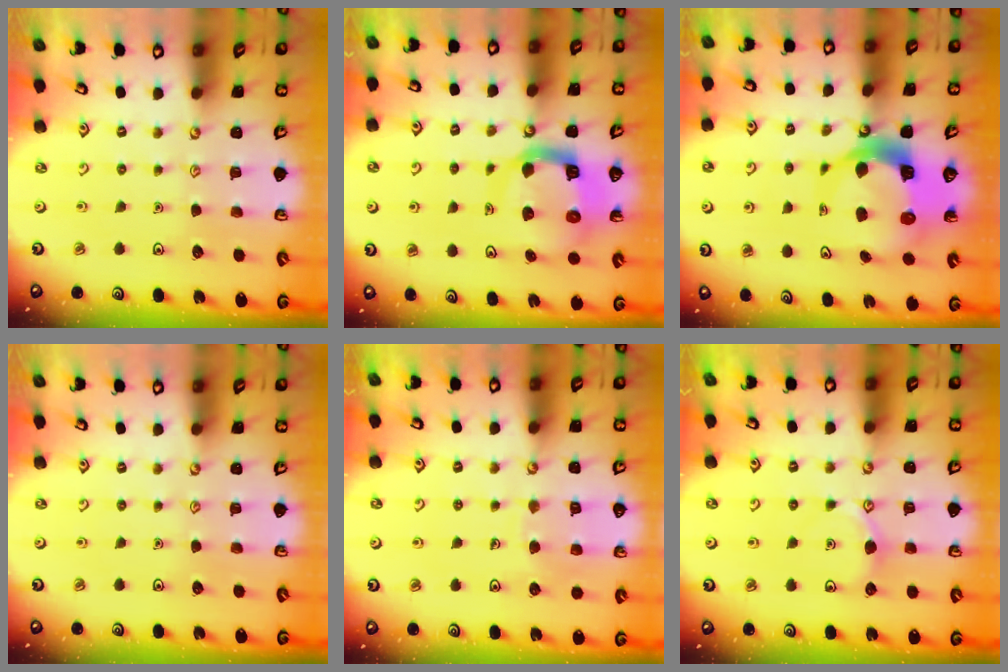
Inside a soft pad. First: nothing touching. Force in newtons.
{"total": 11.2, "press": 11.1, "slide": 1.5}
{"total": 10.9, "press": 10.7, "slide": 1.7}
{"total": 0.0}
{"total": 7.8, "press": 7.7, "slide": 0.5}
{"total": 5.1, "press": 5.1, "slide": 0.8}